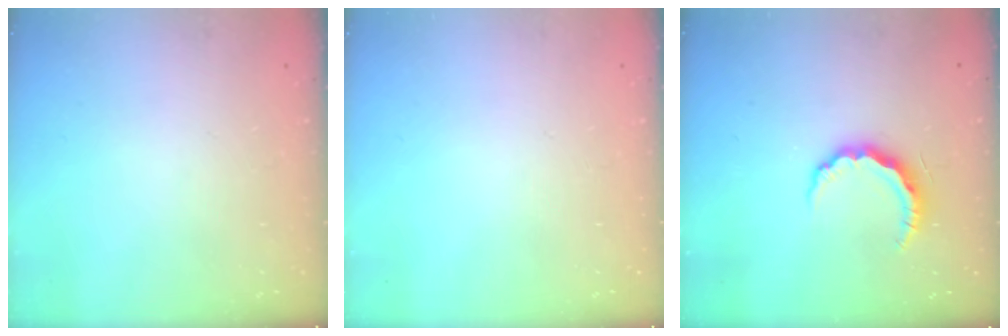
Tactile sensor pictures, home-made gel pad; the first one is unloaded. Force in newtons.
{"total": 0.0}
{"total": 8.0, "press": 8.0, "slide": 0.9}